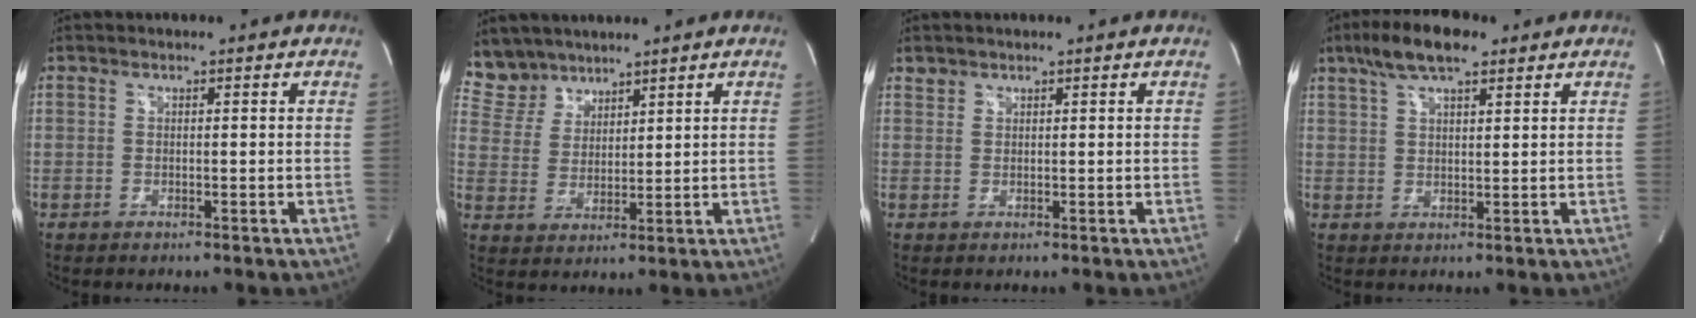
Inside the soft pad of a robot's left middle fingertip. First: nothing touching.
{"total": 6.3, "force": [5.5, 3.0, 0.0], "torque": [-0.008, 0.008, 0.123]}
{"total": 1.0, "force": [0.8, 0.5, -0.1], "torque": [0.005, 0.005, 0.014]}
{"total": 8.3, "force": [5.5, 2.3, 5.7], "torque": [-0.114, 0.021, 0.098]}